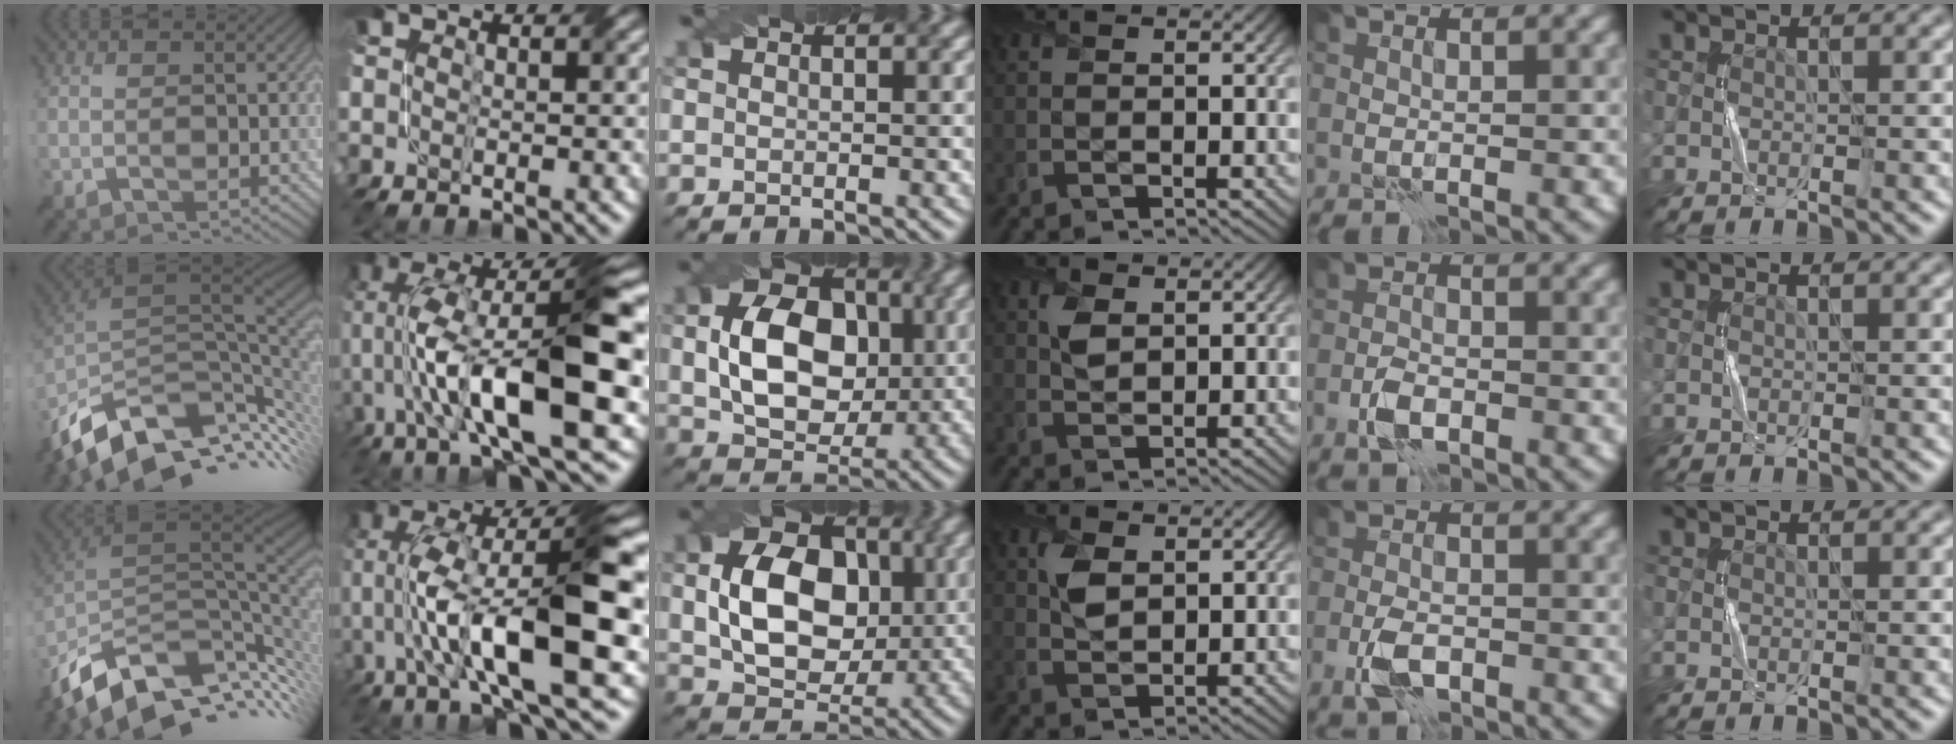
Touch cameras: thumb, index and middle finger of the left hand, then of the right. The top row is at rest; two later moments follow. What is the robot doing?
{"motion": "twist", "object": "screw"}